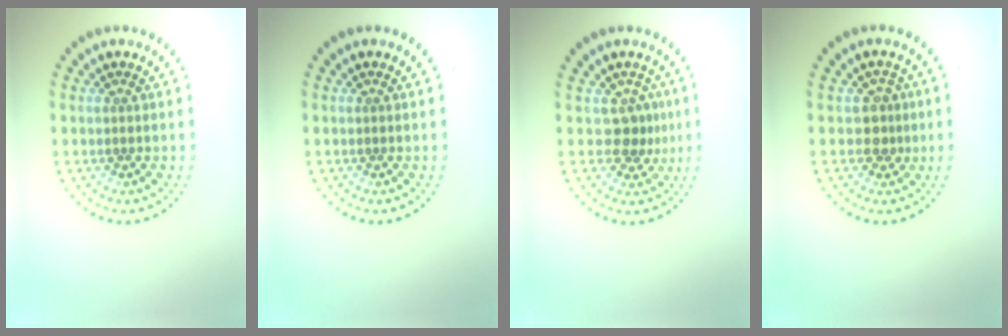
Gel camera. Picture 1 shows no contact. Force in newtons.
{"total": 0.0}
{"total": 2.3, "press": 1.6, "slide": 1.6}
{"total": 1.7, "press": 1.4, "slide": 1.0}